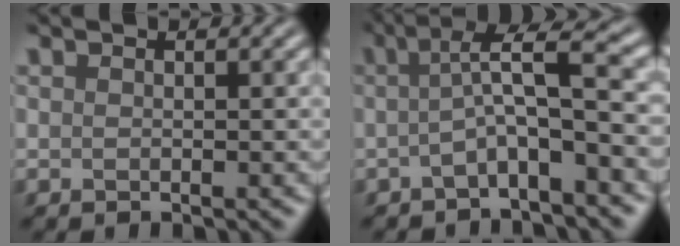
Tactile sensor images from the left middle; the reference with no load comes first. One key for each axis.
{"total": 4.8, "fx": -0.4, "fy": 0.7, "fz": 4.7, "tx": -0.075, "ty": 0.019, "tz": -0.015}